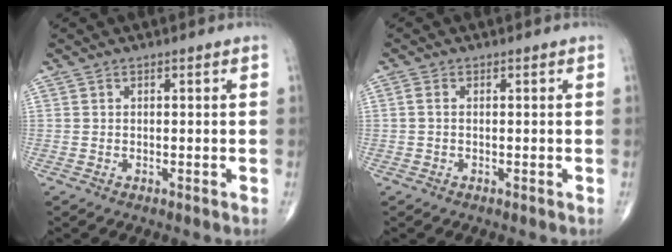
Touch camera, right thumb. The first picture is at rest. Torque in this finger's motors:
{"motor_torque": [-0.15, 0.16, -0.24, -0.25, 0.03]}